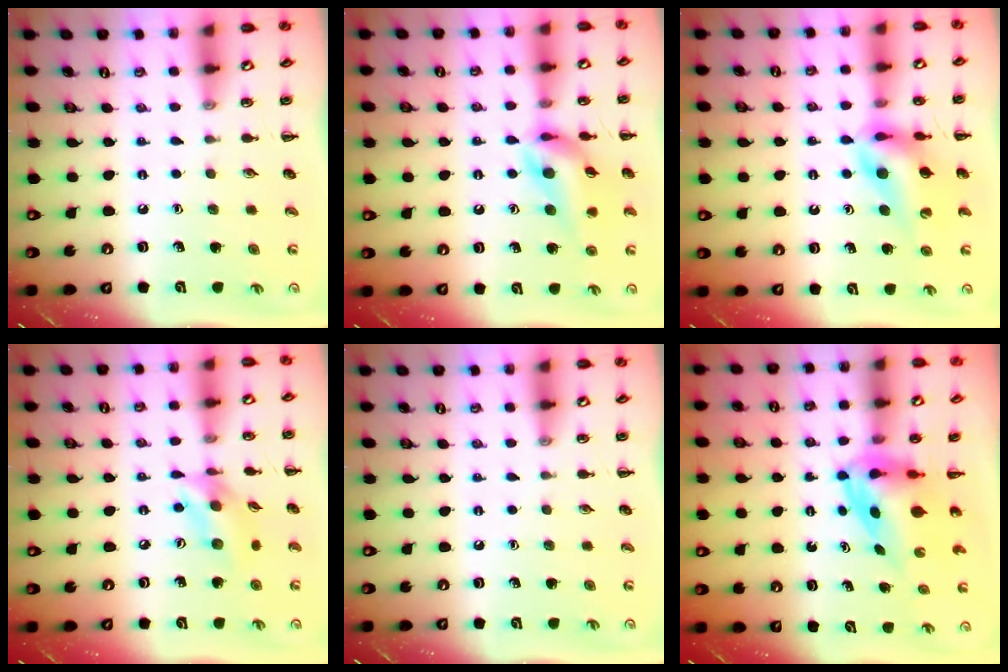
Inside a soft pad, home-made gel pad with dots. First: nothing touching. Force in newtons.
{"total": 13.6, "press": 13.3, "slide": 2.7}
{"total": 11.5, "press": 11.0, "slide": 3.6}
{"total": 10.7, "press": 10.6, "slide": 1.8}
{"total": 0.0}
{"total": 3.8, "press": 3.7, "slide": 0.8}